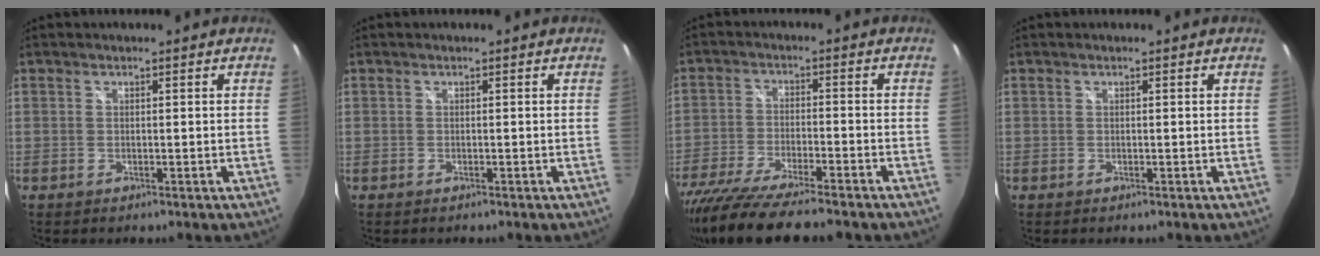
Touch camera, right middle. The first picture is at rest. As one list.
[{"total": 0.0}, {"total": 16.6, "force": [-13.8, 2.4, 8.9], "torque": [-0.181, -0.048, -0.233]}, {"total": 0.0}]